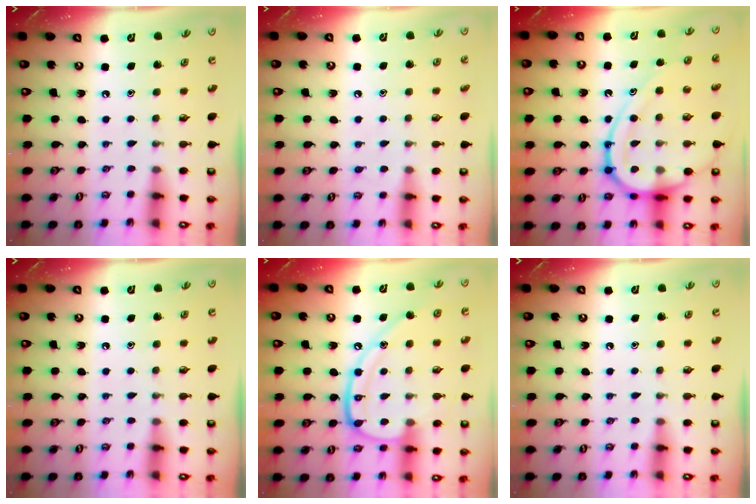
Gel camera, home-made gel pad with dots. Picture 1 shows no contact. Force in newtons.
{"total": 4.4, "press": 4.4, "slide": 0.6}
{"total": 18.6, "press": 18.5, "slide": 1.9}
{"total": 0.0}
{"total": 14.5, "press": 14.5, "slide": 0.8}
{"total": 0.0}